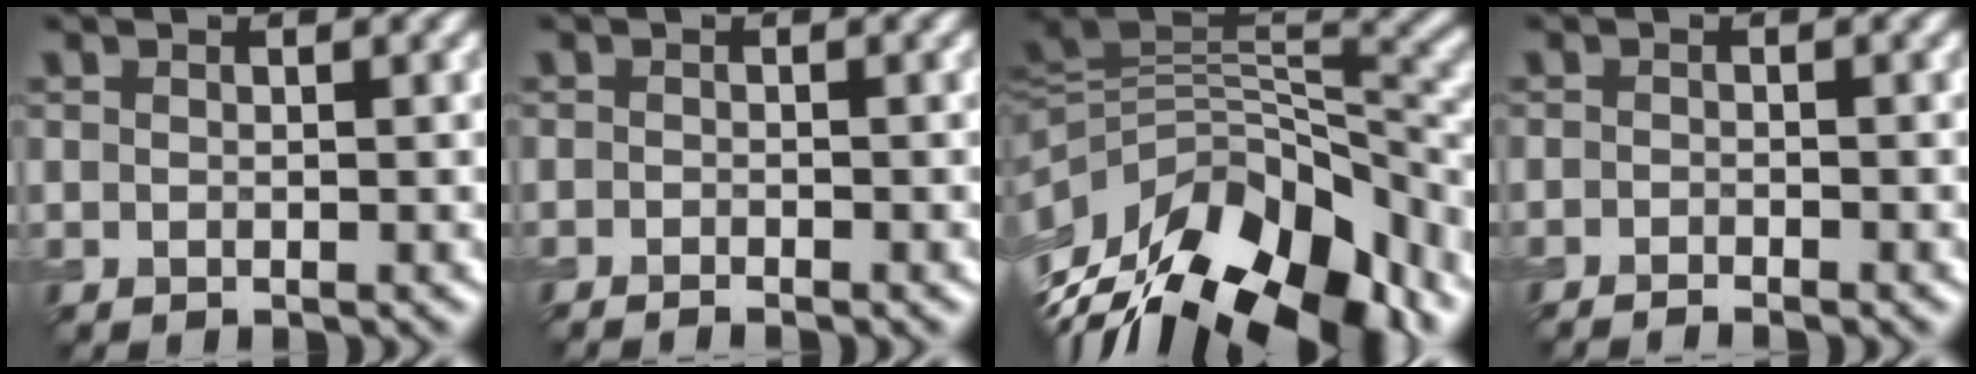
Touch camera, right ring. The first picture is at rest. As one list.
[{"total": 1.4, "force": [-1.2, 0.2, 0.7], "torque": [-0.015, 0.001, -0.024]}, {"total": 13.9, "force": [-6.7, 7.2, 9.8], "torque": [-0.202, 0.003, -0.108]}, {"total": 1.8, "force": [-1.5, 0.2, 0.8], "torque": [-0.019, 0.002, -0.030]}]